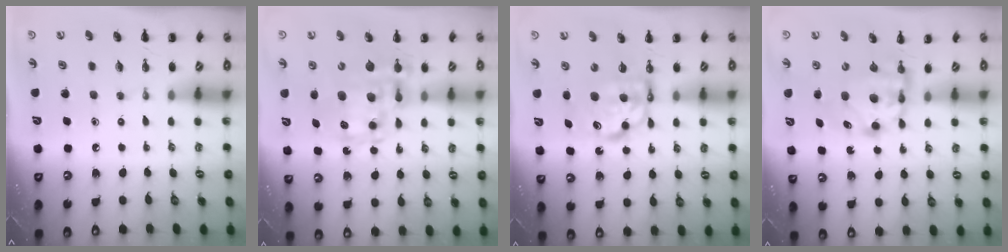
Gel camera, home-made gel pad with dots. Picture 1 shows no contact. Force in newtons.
{"total": 16.0, "press": 15.5, "slide": 3.6}
{"total": 7.1, "press": 7.0, "slide": 1.4}
{"total": 6.0, "press": 6.0, "slide": 0.8}